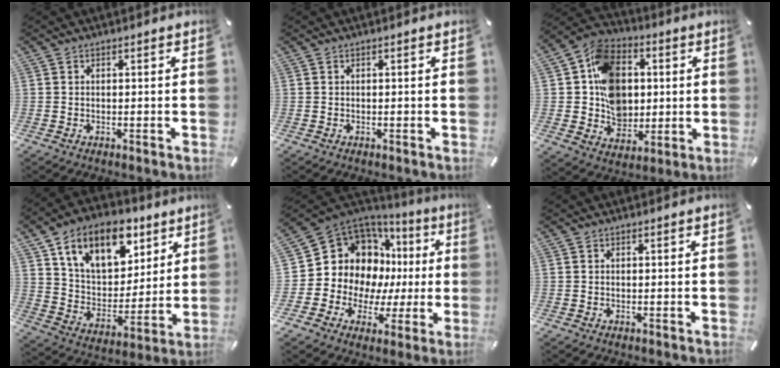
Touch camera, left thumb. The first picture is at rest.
{"total": 0.0}
{"total": 14.5, "force": [1.6, 12.3, 7.4], "torque": [-0.125, 0.002, 0.037]}
{"total": 16.1, "force": [10.2, 10.3, 7.1], "torque": [-0.130, -0.051, 0.187]}
{"total": 15.7, "force": [5.7, 12.9, 6.9], "torque": [-0.129, -0.064, 0.123]}
{"total": 0.0}